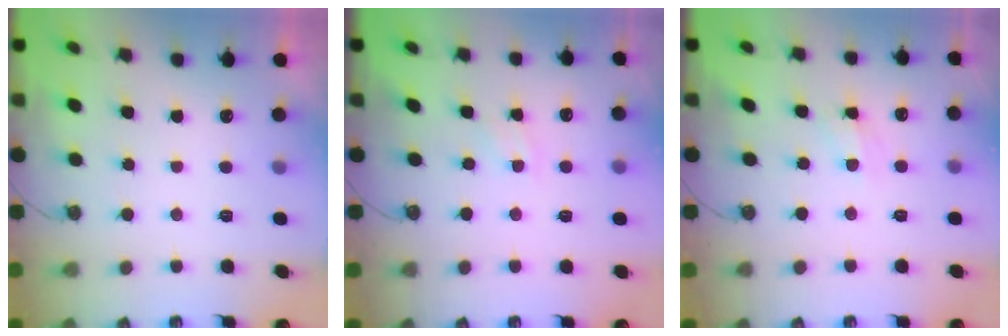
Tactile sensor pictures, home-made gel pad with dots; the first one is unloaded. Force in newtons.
{"total": 2.9, "press": 2.9, "slide": 0.4}
{"total": 5.2, "press": 5.2, "slide": 0.4}